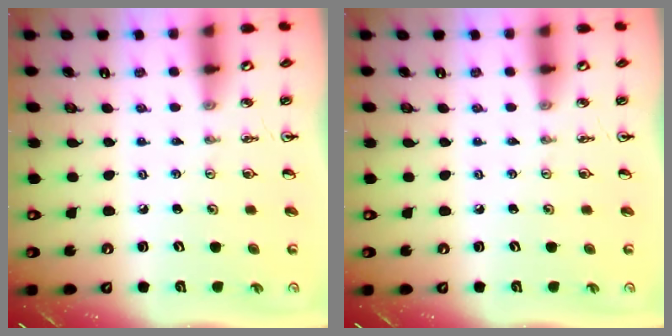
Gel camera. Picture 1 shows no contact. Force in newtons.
{"total": 0.0}